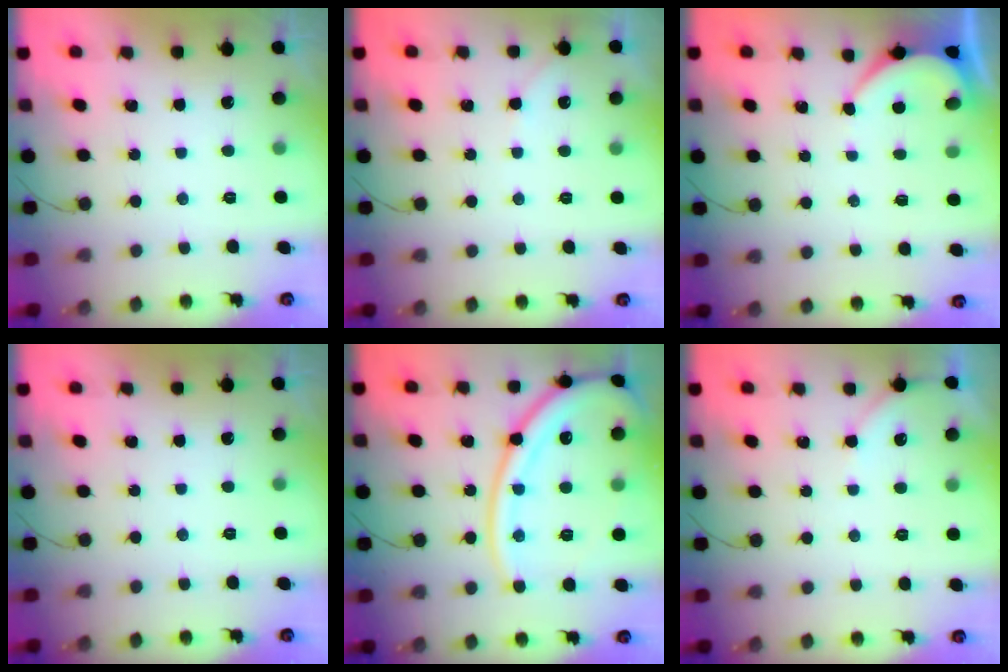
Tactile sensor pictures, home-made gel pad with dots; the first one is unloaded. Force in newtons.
{"total": 3.5, "press": 3.4, "slide": 0.6}
{"total": 3.4, "press": 3.4, "slide": 0.3}
{"total": 0.0}
{"total": 18.9, "press": 18.8, "slide": 1.9}
{"total": 2.9, "press": 2.9, "slide": 0.4}